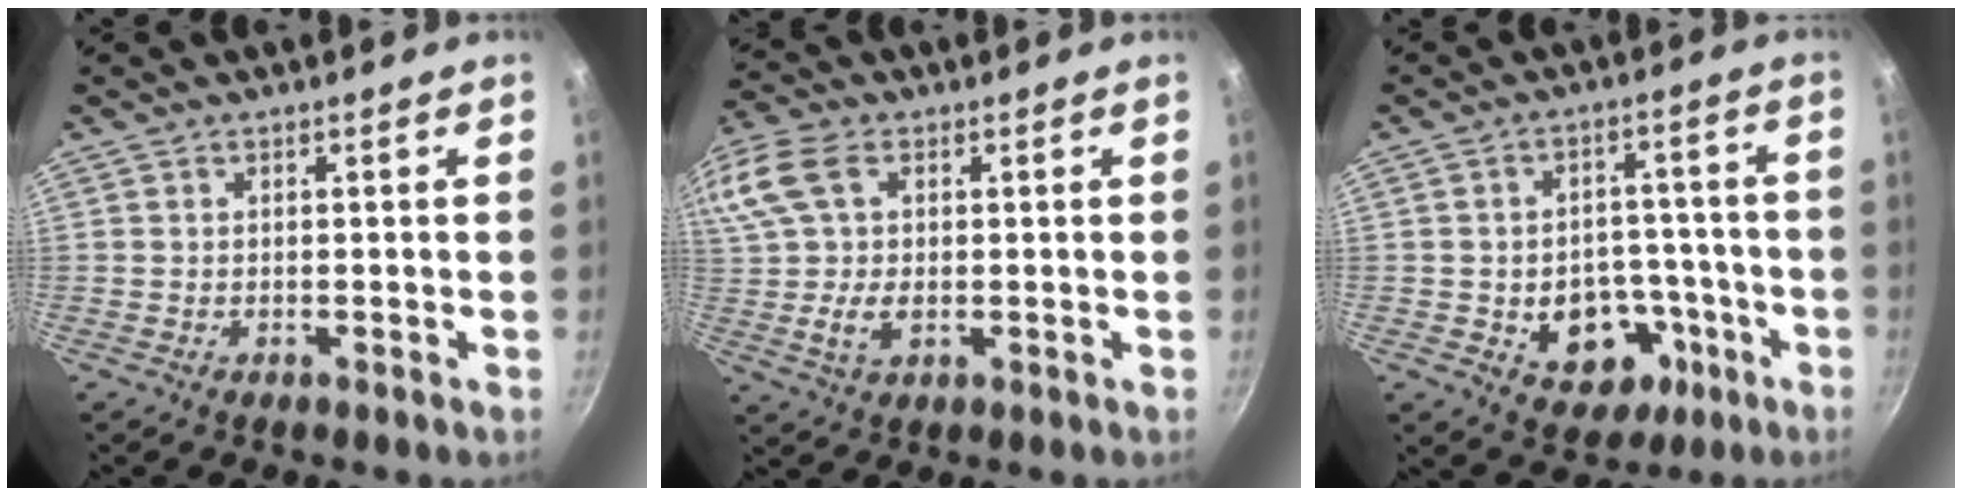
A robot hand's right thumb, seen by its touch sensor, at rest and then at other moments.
{"total": 16.3, "force": [3.0, 11.2, 11.5], "torque": [-0.257, 0.024, 0.048]}
{"total": 11.9, "force": [-4.0, 9.0, 6.6], "torque": [-0.051, 0.031, -0.043]}